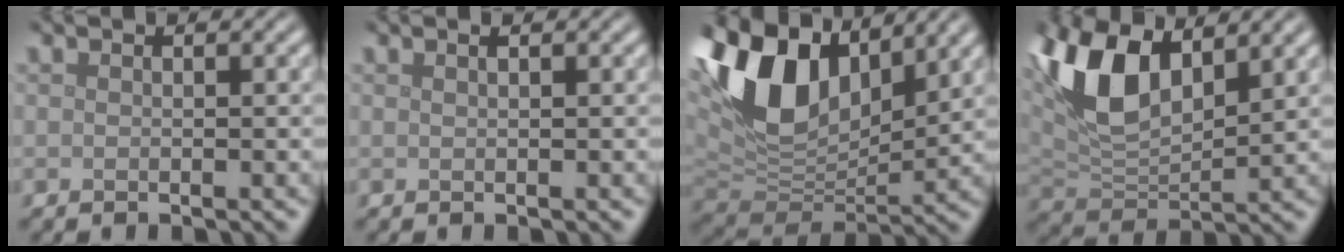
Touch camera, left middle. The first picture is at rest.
{"total": 0.6, "force": [0.4, 0.1, 0.4], "torque": [-0.008, 0.004, 0.005]}
{"total": 12.1, "force": [5.7, 6.8, 8.4], "torque": [-0.188, 0.017, 0.103]}
{"total": 9.2, "force": [4.0, 4.6, 6.9], "torque": [-0.152, 0.009, 0.073]}